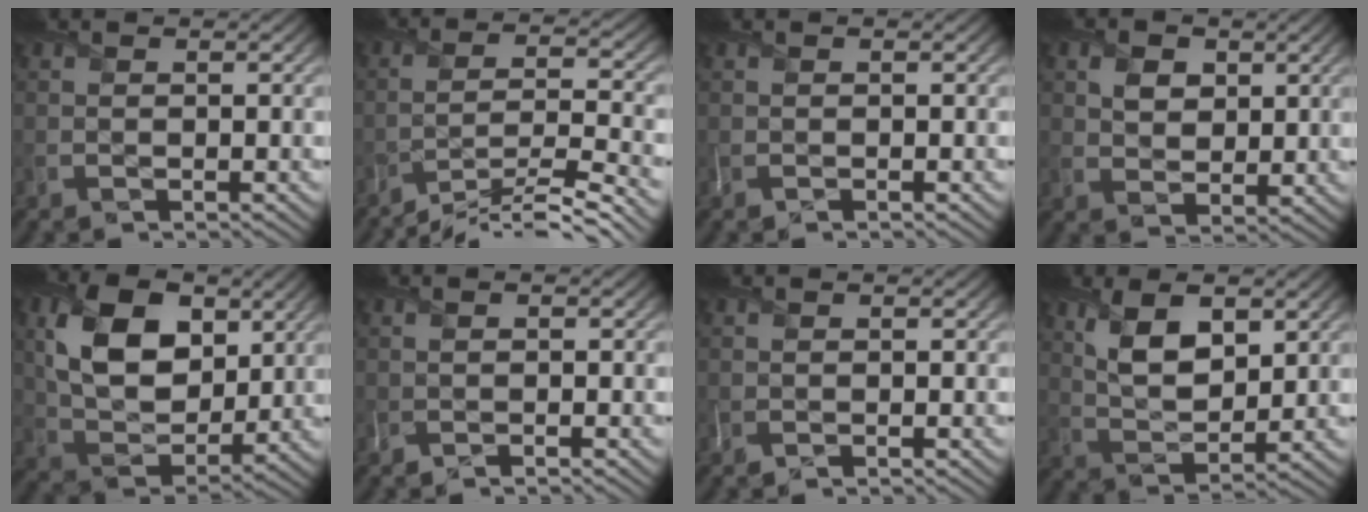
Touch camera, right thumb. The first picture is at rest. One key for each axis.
{"total": 10.0, "fx": -8.3, "fy": 0.9, "fz": 5.5, "tx": -0.100, "ty": 0.023, "tz": -0.147}
{"total": 0.0}
{"total": 4.1, "fx": 1.8, "fy": 3.0, "fz": 2.2, "tx": -0.053, "ty": -0.005, "tz": 0.025}
{"total": 12.1, "fx": 3.9, "fy": 7.9, "fz": 8.4, "tx": -0.176, "ty": 0.000, "tz": 0.071}
{"total": 0.7, "fx": -0.3, "fy": -0.1, "fz": 0.6, "tx": -0.012, "ty": 0.005, "tz": -0.009}
{"total": 0.0}
{"total": 8.7, "fx": 3.8, "fy": 4.1, "fz": 6.6, "tx": -0.138, "ty": 0.001, "tz": 0.076}